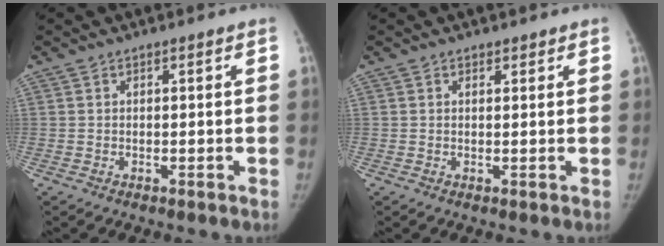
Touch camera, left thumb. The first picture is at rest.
{"total": 0.9, "force": [0.8, 0.5, 0.1], "torque": [0.006, -0.007, 0.007]}